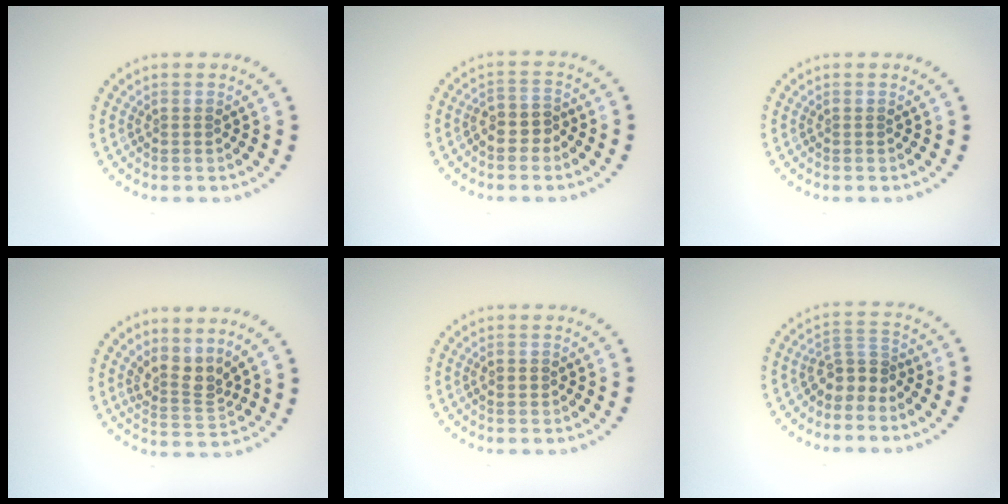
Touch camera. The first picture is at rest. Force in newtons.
{"total": 2.2, "press": 2.0, "slide": 0.9}
{"total": 0.0}
{"total": 2.8, "press": 2.0, "slide": 1.9}
{"total": 1.0, "press": 1.0, "slide": 0.1}
{"total": 2.8, "press": 2.0, "slide": 2.0}